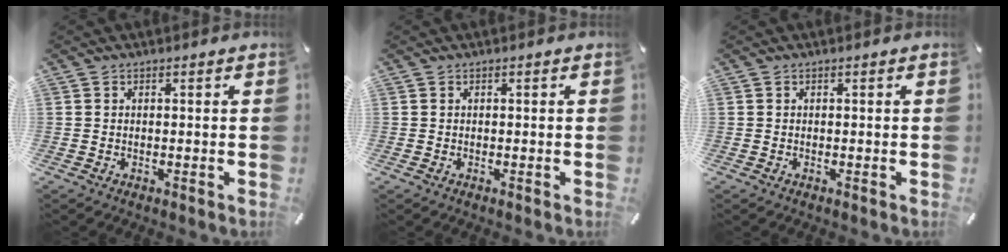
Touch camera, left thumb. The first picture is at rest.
{"total": 0.0}
{"total": 0.0}